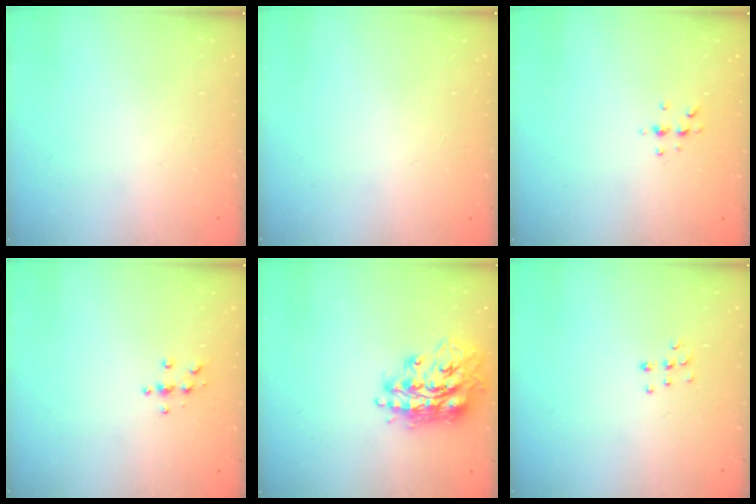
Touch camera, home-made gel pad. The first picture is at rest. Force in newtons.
{"total": 0.0}
{"total": 5.0, "press": 4.9, "slide": 0.9}
{"total": 3.9, "press": 3.9, "slide": 0.5}
{"total": 17.1, "press": 17.0, "slide": 1.4}
{"total": 5.8, "press": 5.8, "slide": 0.4}